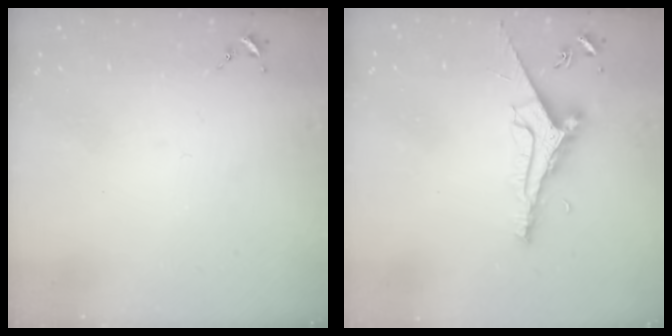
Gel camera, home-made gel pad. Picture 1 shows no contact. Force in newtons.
{"total": 9.2, "press": 9.1, "slide": 1.0}